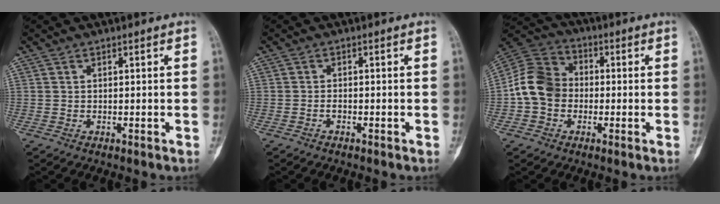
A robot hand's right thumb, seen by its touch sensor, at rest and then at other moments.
{"total": 0.8, "force": [-0.5, 0.4, 0.5], "torque": [-0.005, 0.006, -0.012]}
{"total": 10.5, "force": [-1.5, 8.6, 5.8], "torque": [-0.097, 0.033, -0.044]}